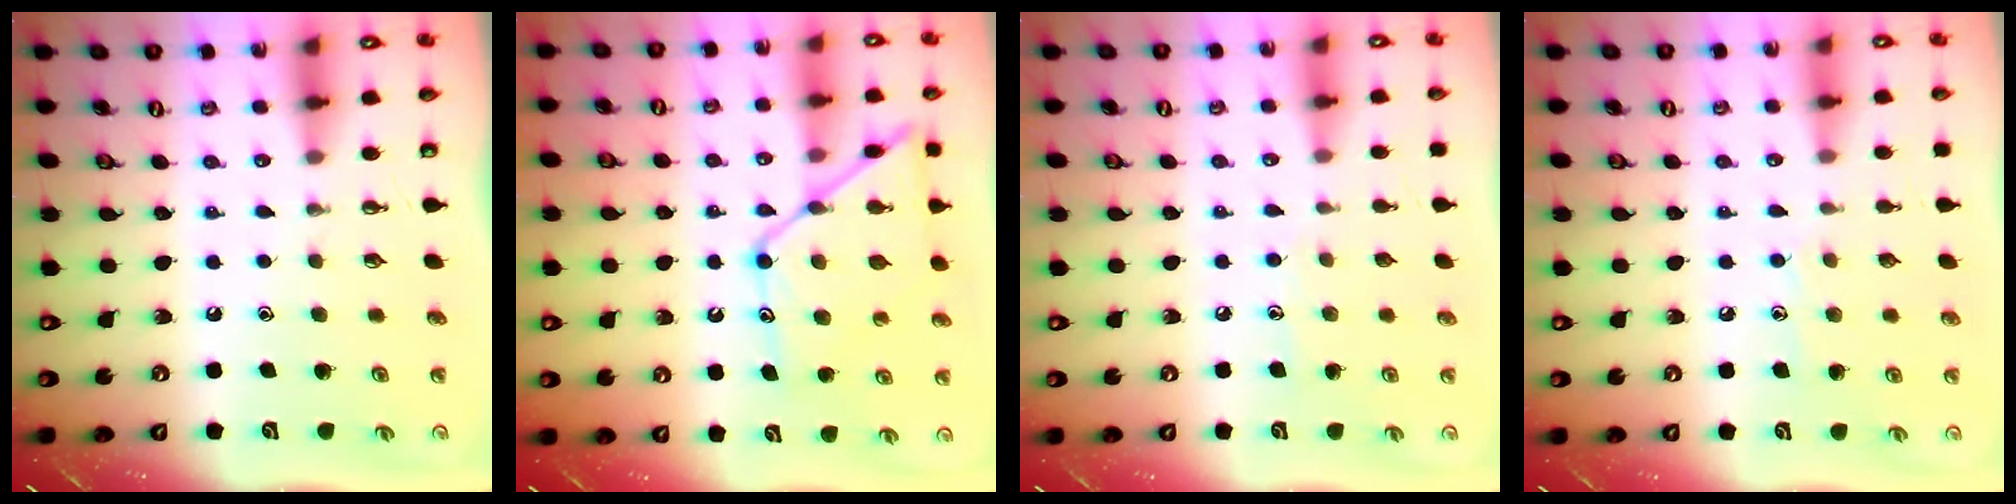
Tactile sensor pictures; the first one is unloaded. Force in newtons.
{"total": 15.2, "press": 15.1, "slide": 1.3}
{"total": 5.5, "press": 5.4, "slide": 0.5}
{"total": 6.2, "press": 6.2, "slide": 0.7}